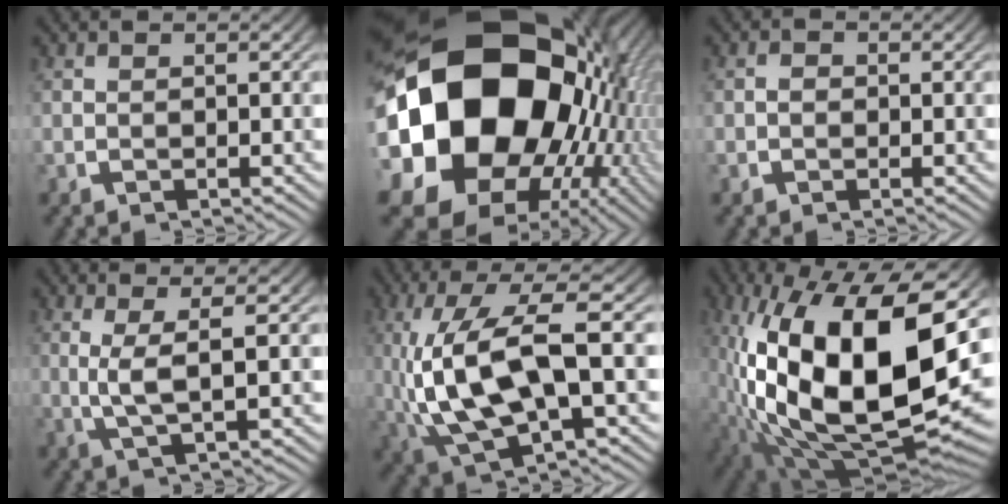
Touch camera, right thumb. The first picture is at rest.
{"total": 37.1, "force": [-1.0, 25.0, 27.4], "torque": [-0.487, -0.084, 0.010]}
{"total": 0.8, "force": [-0.3, 0.7, 0.3], "torque": [-0.006, -0.005, -0.007]}
{"total": 4.3, "force": [0.7, 1.0, 4.1], "torque": [-0.089, -0.006, 0.020]}
{"total": 13.1, "force": [-0.8, 7.1, 11.0], "torque": [-0.254, -0.031, 0.008]}
{"total": 25.3, "force": [-2.7, 14.5, 20.5], "torque": [-0.395, -0.075, 0.005]}